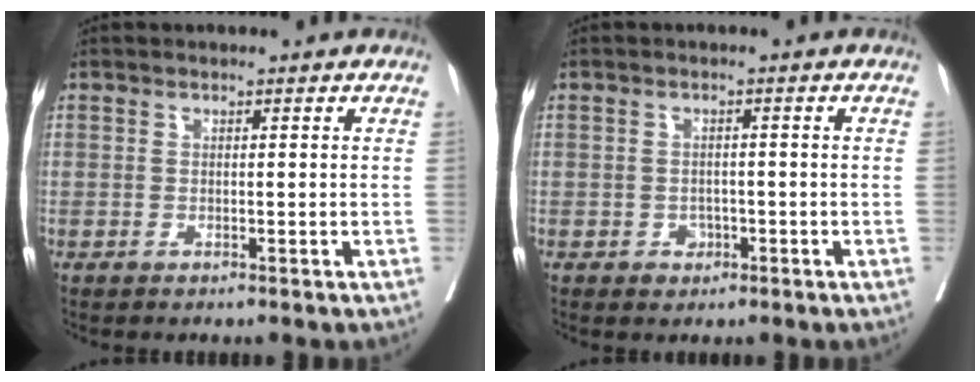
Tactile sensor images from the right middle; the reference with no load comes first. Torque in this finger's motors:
{"motor_torque": [0.34, -0.25, 0.01, 0.00]}